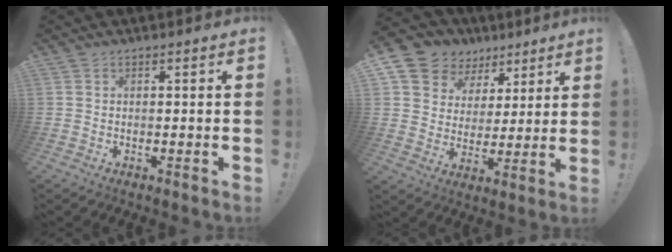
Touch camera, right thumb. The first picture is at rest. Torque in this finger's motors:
{"motor_torque": [0.29, 1.30, 0.38, 0.37, 0.13]}